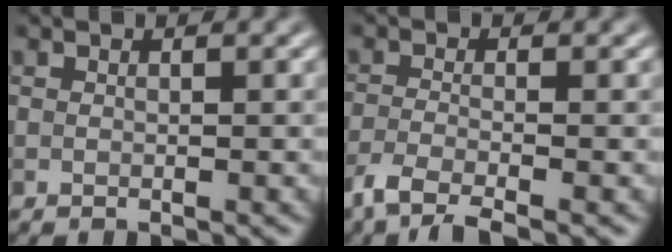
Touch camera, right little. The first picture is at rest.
{"total": 3.9, "force": [-2.8, 0.8, 2.5], "torque": [-0.053, -0.010, -0.065]}